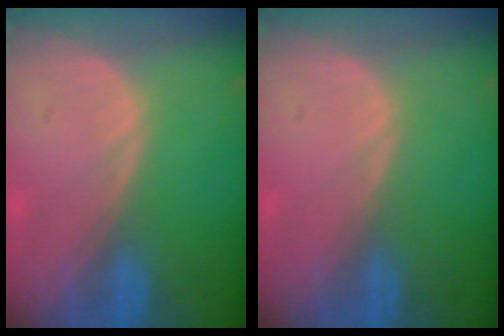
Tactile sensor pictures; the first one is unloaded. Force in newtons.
{"total": 0.0}